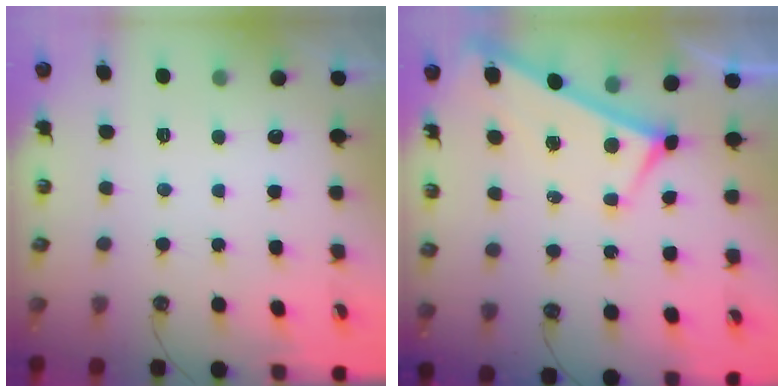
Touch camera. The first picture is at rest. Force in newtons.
{"total": 2.4, "press": 2.3, "slide": 0.6}